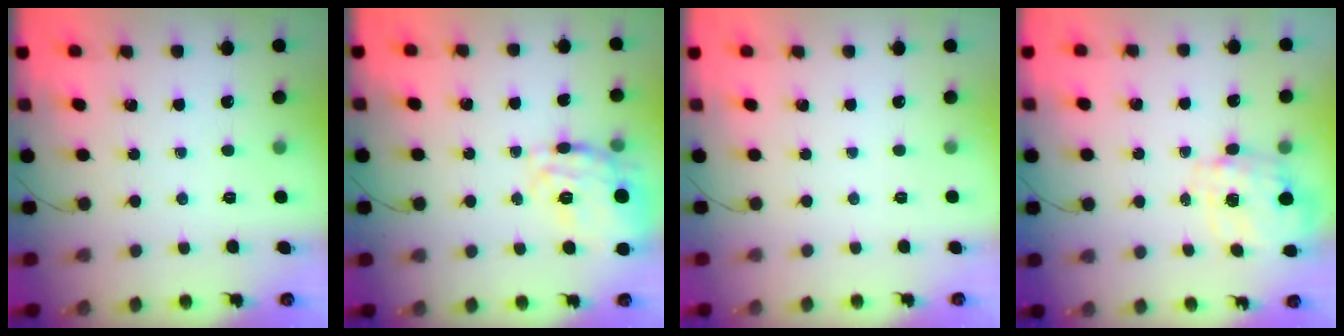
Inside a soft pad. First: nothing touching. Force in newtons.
{"total": 16.4, "press": 16.4, "slide": 1.0}
{"total": 2.5, "press": 2.4, "slide": 0.5}
{"total": 2.5, "press": 2.3, "slide": 1.0}